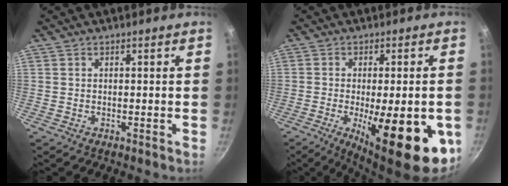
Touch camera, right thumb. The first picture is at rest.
{"total": 19.8, "force": [-6.1, 6.3, 17.8], "torque": [-0.220, -0.006, -0.074]}